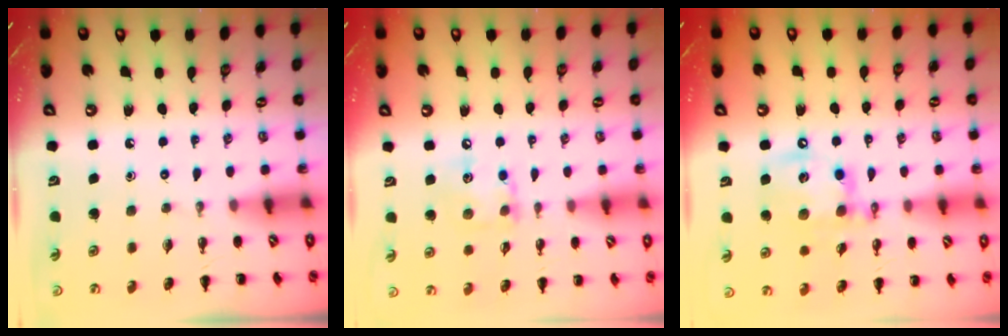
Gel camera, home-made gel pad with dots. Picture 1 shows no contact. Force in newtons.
{"total": 9.4, "press": 9.3, "slide": 0.6}
{"total": 14.6, "press": 14.3, "slide": 2.9}